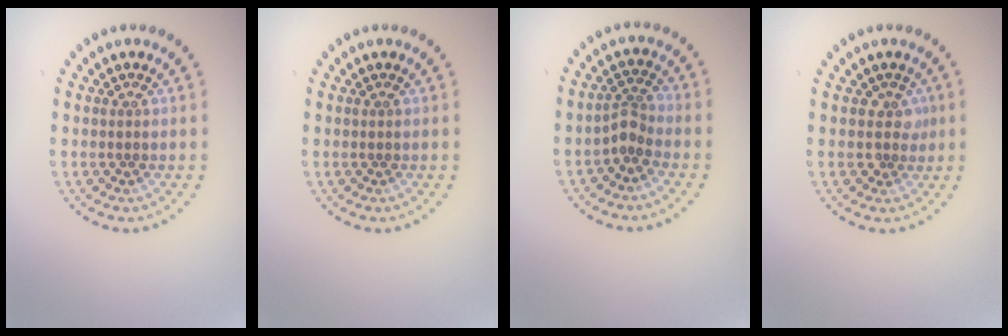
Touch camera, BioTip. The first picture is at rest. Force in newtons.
{"total": 0.0}
{"total": 2.0, "press": 1.4, "slide": 1.4}
{"total": 1.6, "press": 1.3, "slide": 0.9}